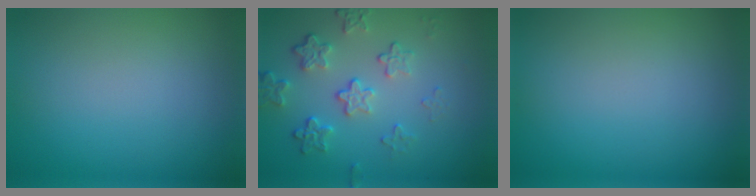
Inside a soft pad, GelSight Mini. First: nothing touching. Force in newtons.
{"total": 4.2, "press": 3.1, "slide": 2.9}
{"total": 0.0}